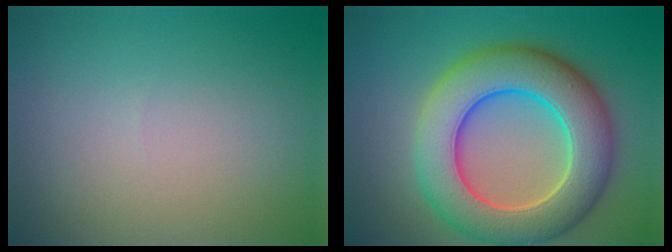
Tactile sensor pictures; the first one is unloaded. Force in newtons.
{"total": 10.1, "press": 10.0, "slide": 0.7}